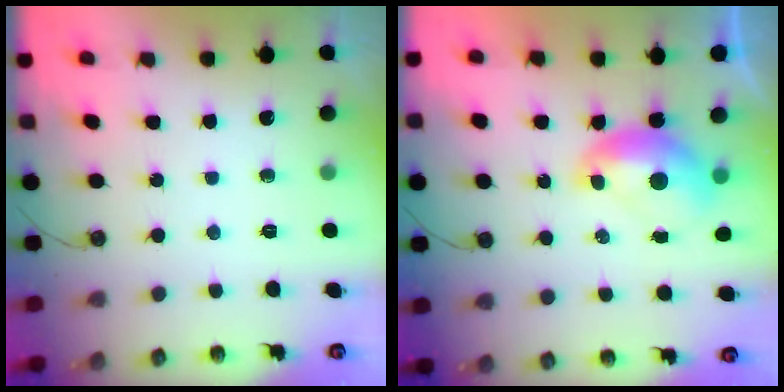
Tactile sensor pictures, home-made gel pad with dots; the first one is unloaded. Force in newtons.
{"total": 1.3, "press": 1.3, "slide": 0.2}